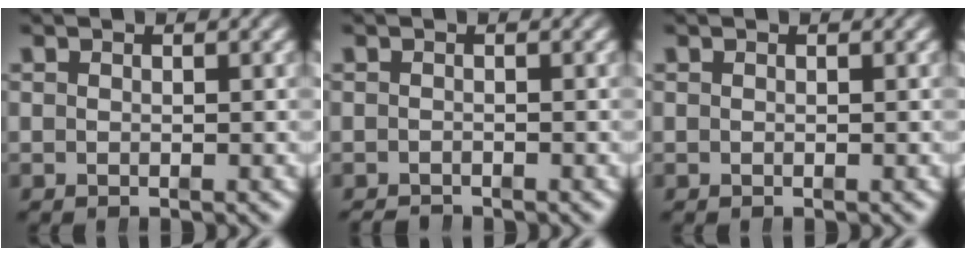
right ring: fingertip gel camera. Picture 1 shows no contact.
{"total": 1.3, "force": [-1.3, -0.1, 0.0], "torque": [-0.003, -0.012, -0.019]}
{"total": 0.0}